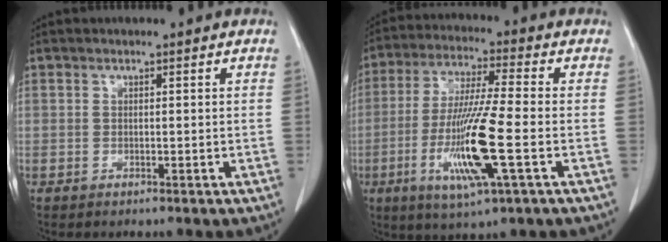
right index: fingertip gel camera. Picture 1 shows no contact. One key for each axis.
{"total": 13.8, "fx": -3.8, "fy": 0.3, "fz": 13.3, "tx": -0.268, "ty": -0.019, "tz": -0.072}